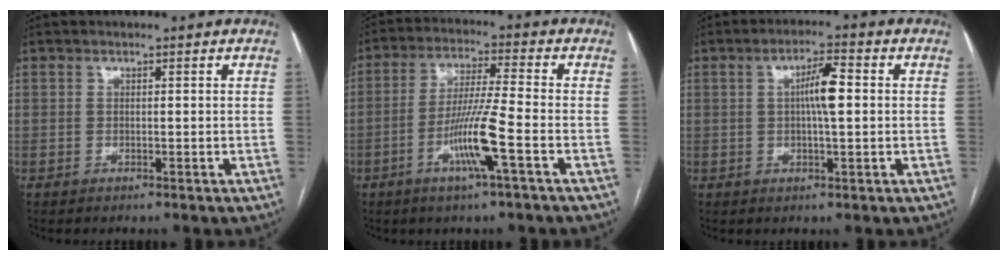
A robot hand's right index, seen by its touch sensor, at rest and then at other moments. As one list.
[{"total": 9.3, "force": [-3.7, -0.7, 8.5], "torque": [-0.164, -0.007, -0.071]}, {"total": 5.3, "force": [0.5, 0.7, 5.2], "torque": [-0.094, 0.009, 0.006]}]